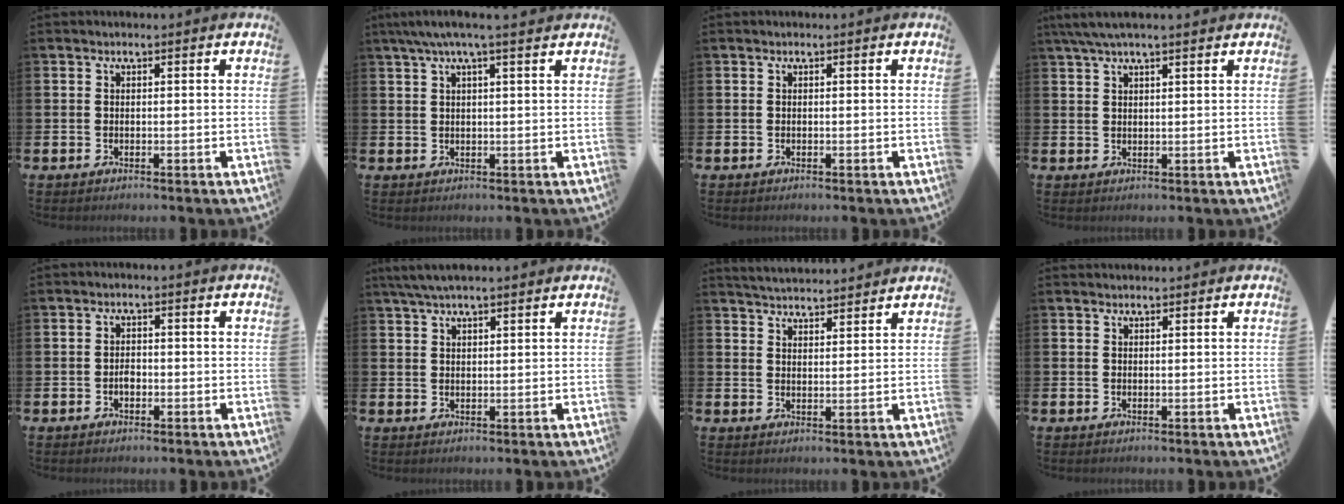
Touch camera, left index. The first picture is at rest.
{"total": 3.8, "force": [2.8, 0.2, 2.6], "torque": [-0.052, -0.001, 0.050]}
{"total": 0.0}
{"total": 3.8, "force": [3.0, 0.6, 2.3], "torque": [-0.044, -0.003, 0.054]}
{"total": 1.6, "force": [-0.5, 1.0, 1.1], "torque": [-0.013, 0.001, -0.011]}
{"total": 4.0, "force": [3.3, 0.8, 2.1], "torque": [-0.042, -0.003, 0.060]}
{"total": 4.1, "force": [4.1, 0.1, -0.1], "torque": [-0.015, -0.020, 0.076]}
{"total": 0.9, "force": [0.9, 0.1, 0.1], "torque": [0.009, -0.003, 0.014]}